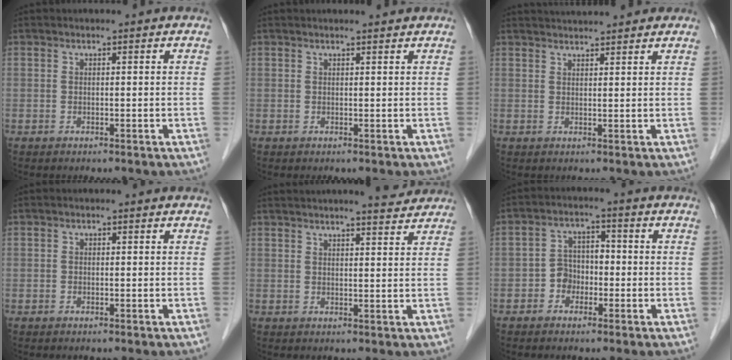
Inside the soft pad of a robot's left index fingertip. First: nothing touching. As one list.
[{"total": 1.9, "force": [1.9, -0.1, 0.5], "torque": [-0.009, 0.007, 0.025]}, {"total": 7.1, "force": [6.6, 0.7, 2.4], "torque": [-0.036, 0.034, 0.086]}, {"total": 0.0}, {"total": 6.9, "force": [6.3, 0.4, 2.6], "torque": [-0.042, 0.011, 0.081]}, {"total": 4.0, "force": [-1.6, 3.2, 1.8], "torque": [-0.036, 0.015, -0.033]}]